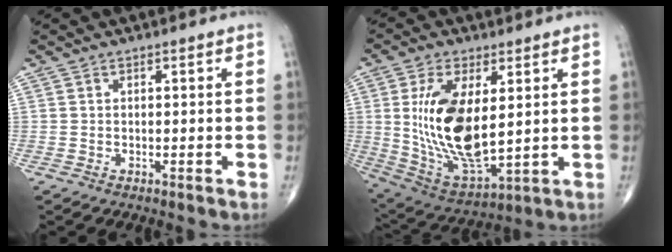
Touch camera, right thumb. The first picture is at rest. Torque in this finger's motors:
{"motor_torque": [1.12, 3.73, 2.01, 0.17, 0.24]}